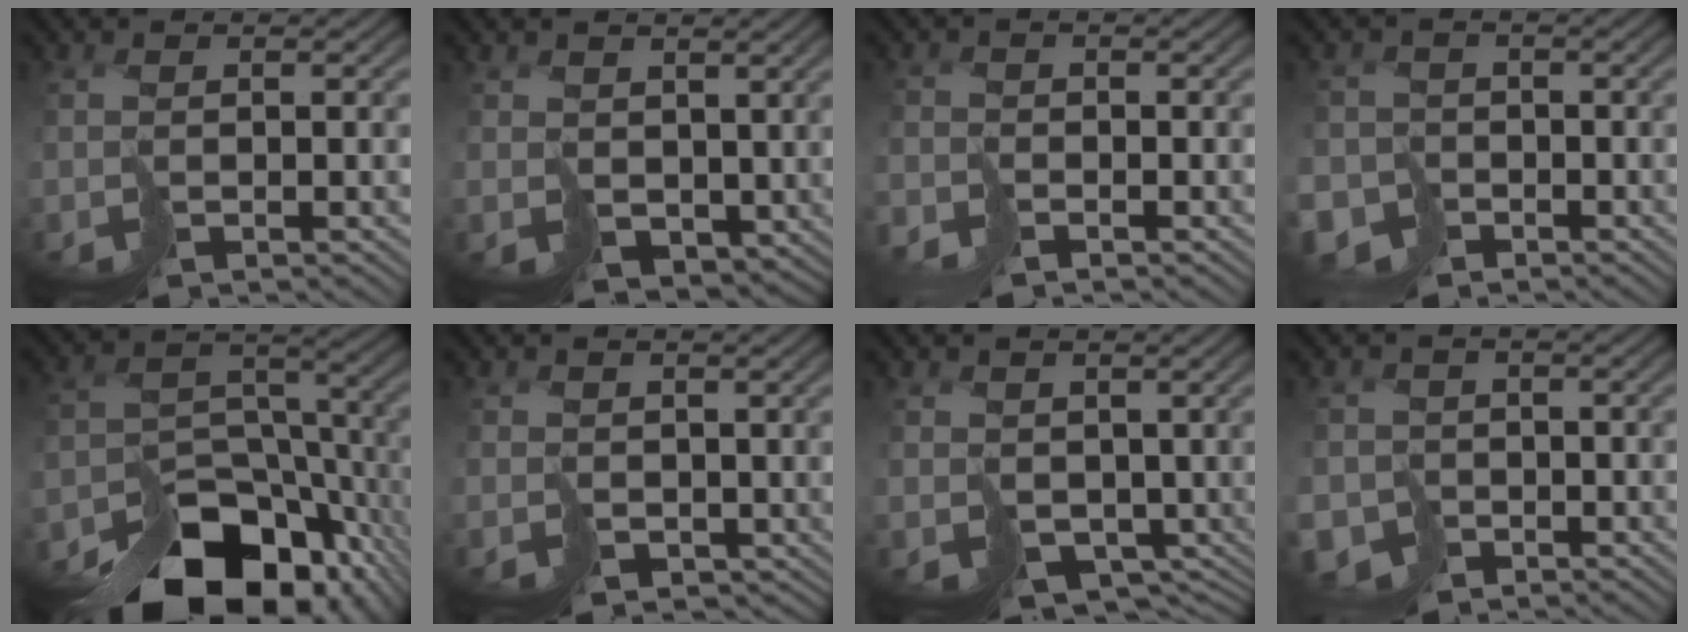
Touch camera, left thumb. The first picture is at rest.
{"total": 3.6, "force": [1.6, 2.7, 1.9], "torque": [-0.054, -0.017, 0.034]}
{"total": 2.5, "force": [-2.3, 0.2, -0.8], "torque": [0.033, -0.001, -0.052]}
{"total": 4.4, "force": [-3.5, 2.6, 0.3], "torque": [0.013, -0.005, -0.073]}
{"total": 15.8, "force": [-12.2, 7.5, 6.6], "torque": [-0.109, -0.042, -0.161]}
{"total": 1.6, "force": [0.6, 1.5, 0.3], "torque": [-0.009, -0.009, 0.015]}
{"total": 6.2, "force": [0.4, 5.0, 3.7], "torque": [-0.081, -0.039, 0.024]}
{"total": 3.7, "force": [-2.6, 2.7, 0.4], "torque": [0.007, -0.009, -0.049]}